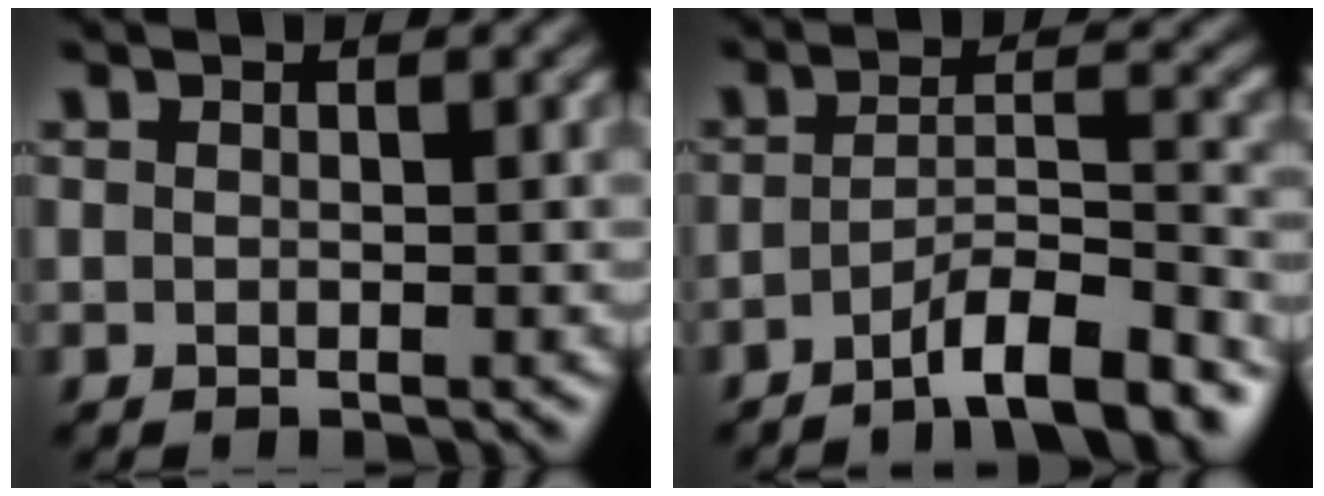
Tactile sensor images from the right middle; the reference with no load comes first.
{"total": 6.6, "force": [-4.6, 1.4, 4.5], "torque": [-0.063, 0.007, -0.076]}